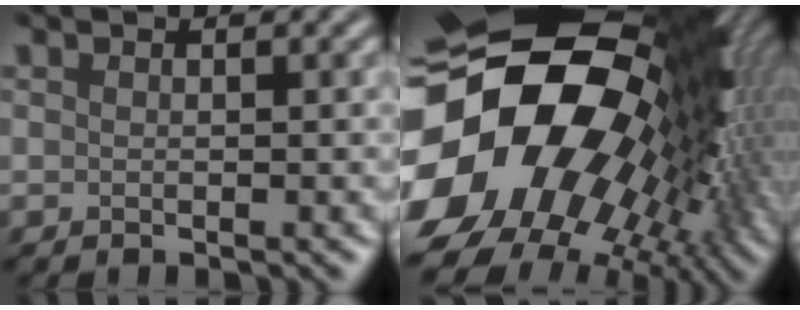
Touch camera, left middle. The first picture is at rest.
{"total": 20.4, "force": [-0.6, 14.6, 14.3], "torque": [-0.308, -0.049, 0.028]}